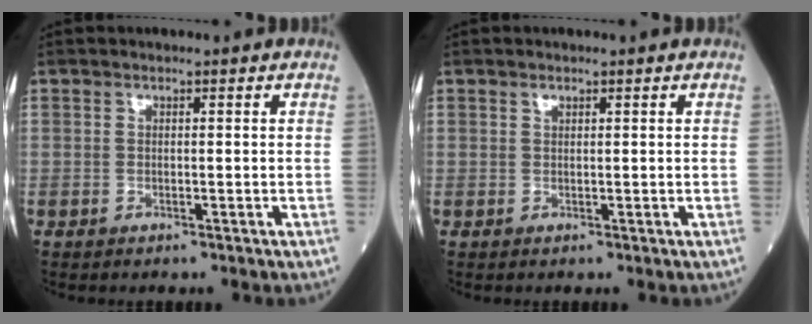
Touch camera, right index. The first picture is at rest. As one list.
[{"total": 0.7, "force": [0.5, 0.3, 0.3], "torque": [-0.005, -0.002, 0.008]}]